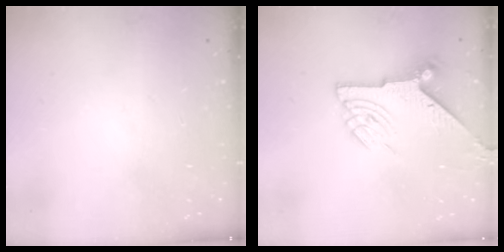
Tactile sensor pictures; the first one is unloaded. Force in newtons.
{"total": 8.4, "press": 8.3, "slide": 0.9}